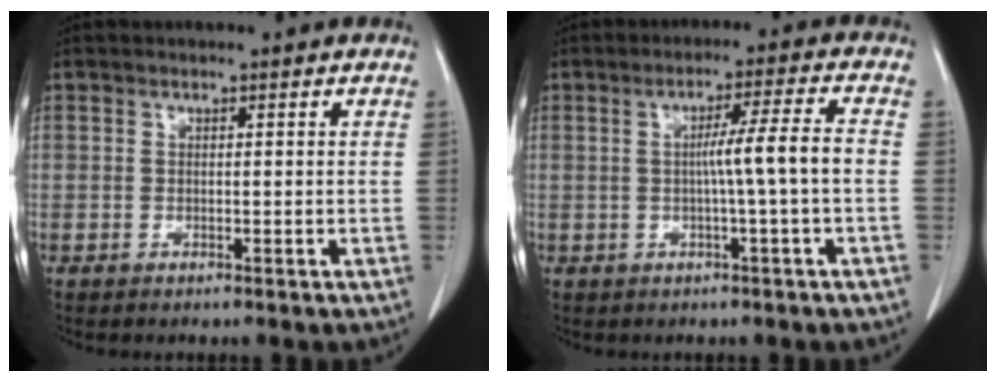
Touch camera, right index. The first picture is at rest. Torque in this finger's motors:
{"motor_torque": [0.68, -0.23, 0.41, 0.08]}